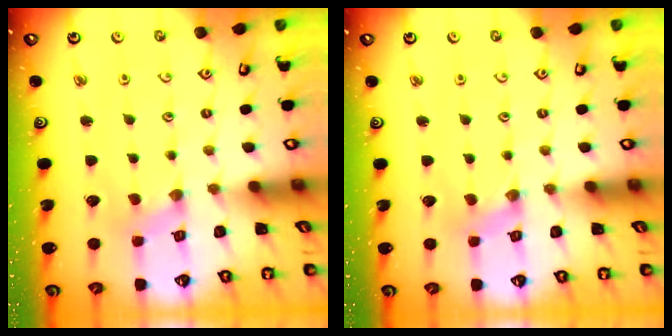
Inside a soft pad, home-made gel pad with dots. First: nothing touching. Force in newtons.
{"total": 0.0}